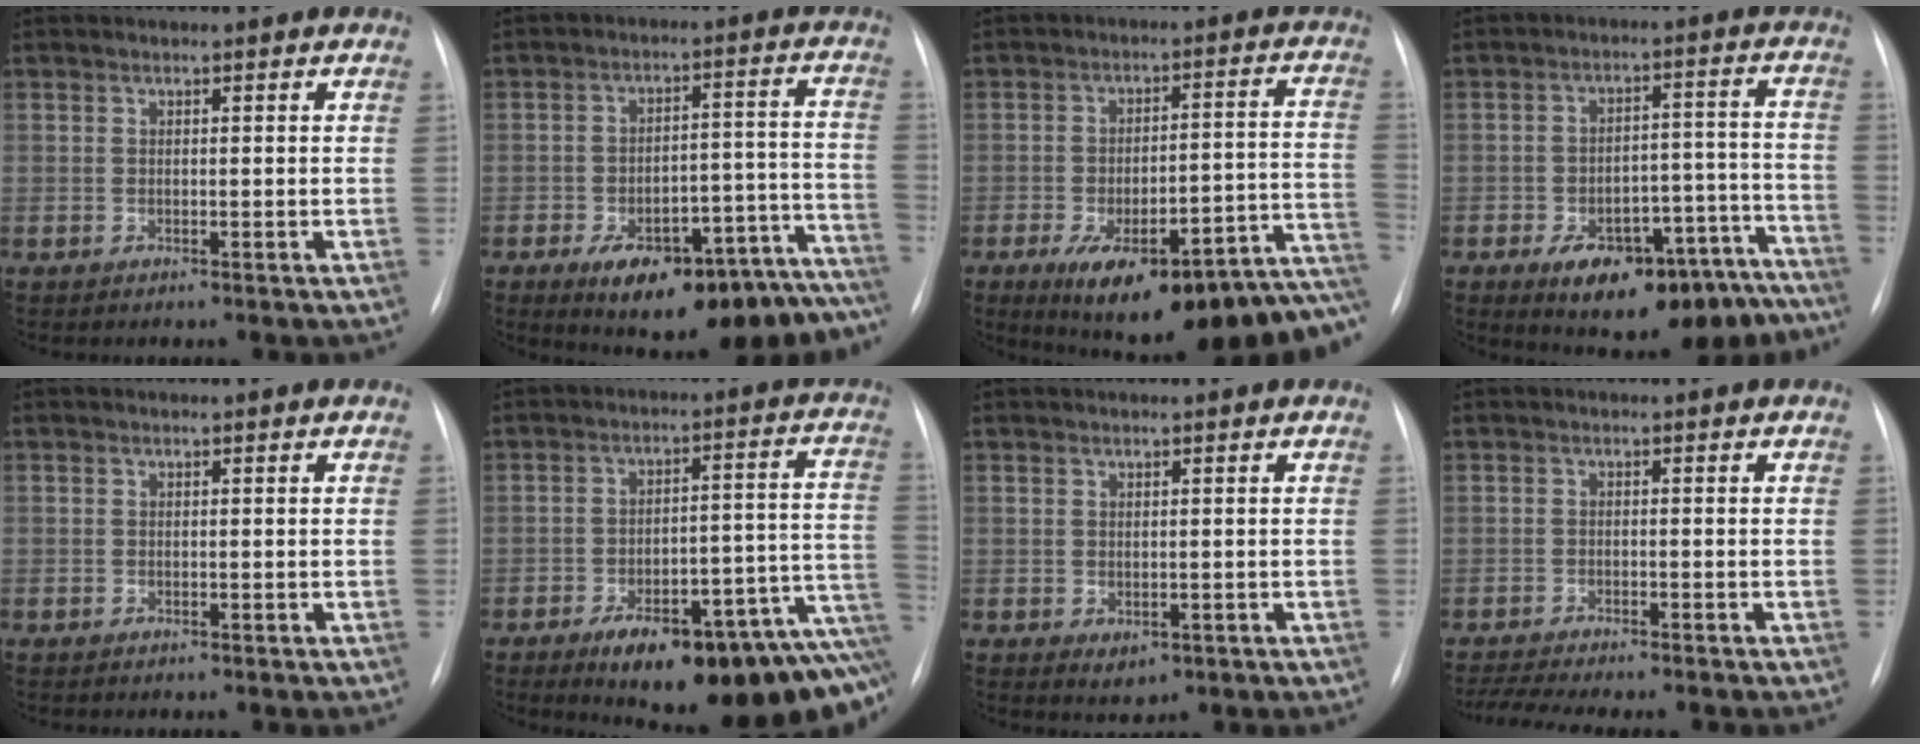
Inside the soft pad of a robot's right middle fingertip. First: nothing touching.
{"total": 21.9, "force": [-16.2, 7.6, 12.6], "torque": [-0.089, 0.050, -0.212]}
{"total": 24.2, "force": [-15.0, 7.0, 17.6], "torque": [-0.168, 0.030, -0.194]}
{"total": 19.1, "force": [-14.3, 7.7, 10.1], "torque": [-0.069, 0.055, -0.190]}
{"total": 0.0}
{"total": 21.4, "force": [-12.4, 6.7, 16.0], "torque": [-0.123, 0.046, -0.161]}
{"total": 2.2, "force": [-0.7, 1.5, 1.5], "torque": [-0.018, -0.003, 0.002]}
{"total": 9.3, "force": [-8.2, 0.8, 4.2], "torque": [-0.062, -0.006, -0.121]}